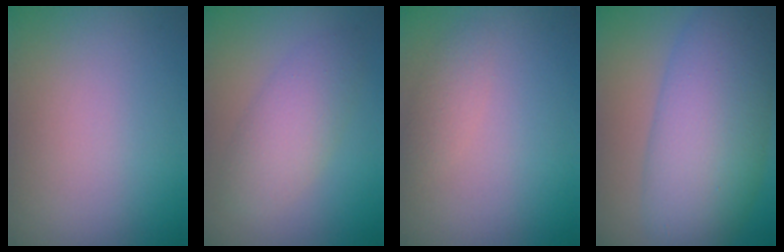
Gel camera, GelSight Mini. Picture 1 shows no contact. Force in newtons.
{"total": 3.8, "press": 3.8, "slide": 0.1}
{"total": 1.4, "press": 1.4, "slide": 0.1}
{"total": 10.0, "press": 10.0, "slide": 0.3}